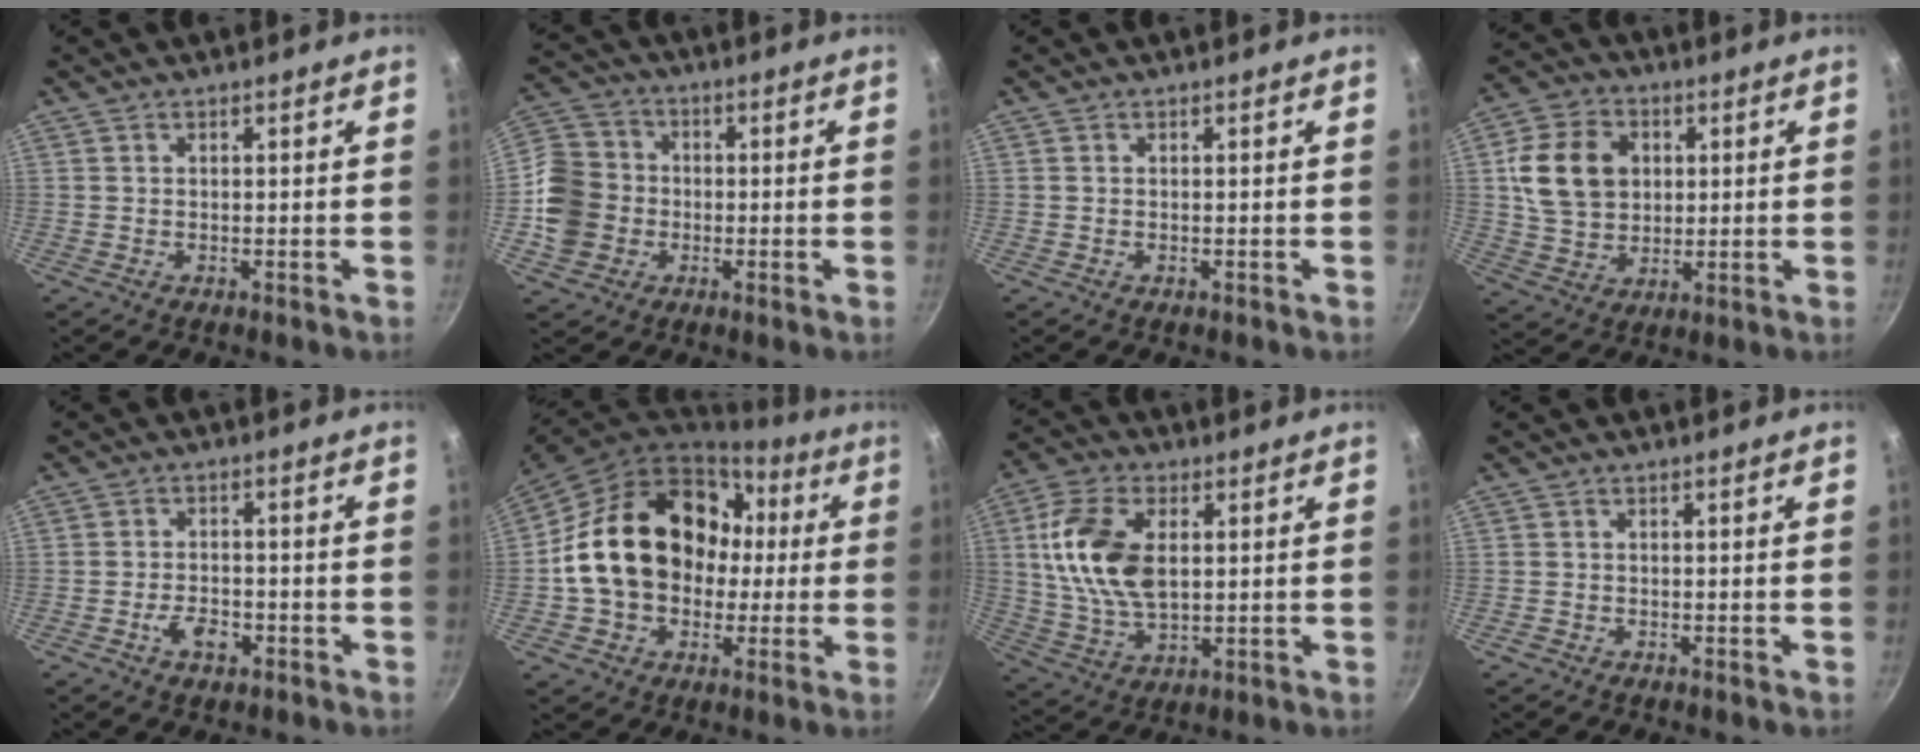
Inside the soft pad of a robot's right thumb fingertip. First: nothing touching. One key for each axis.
{"total": 12.1, "fx": -1.8, "fy": 10.7, "fz": 5.5, "tx": -0.082, "ty": 0.029, "tz": -0.047}
{"total": 0.0}
{"total": 13.6, "fx": 2.7, "fy": 10.7, "fz": 7.9, "tx": -0.121, "ty": 0.001, "tz": 0.046}
{"total": 4.9, "fx": -2.2, "fy": 2.9, "fz": 3.2, "tx": -0.046, "ty": 0.016, "tz": -0.039}
{"total": 23.0, "fx": 1.4, "fy": 17.6, "fz": 14.8, "tx": -0.236, "ty": 0.057, "tz": 0.031}
{"total": 14.8, "fx": 2.6, "fy": 8.7, "fz": 11.7, "tx": -0.214, "ty": -0.005, "tz": 0.051}
{"total": 0.7, "fx": -0.4, "fy": 0.5, "fz": 0.2, "tx": -0.004, "ty": 0.003, "tz": -0.008}